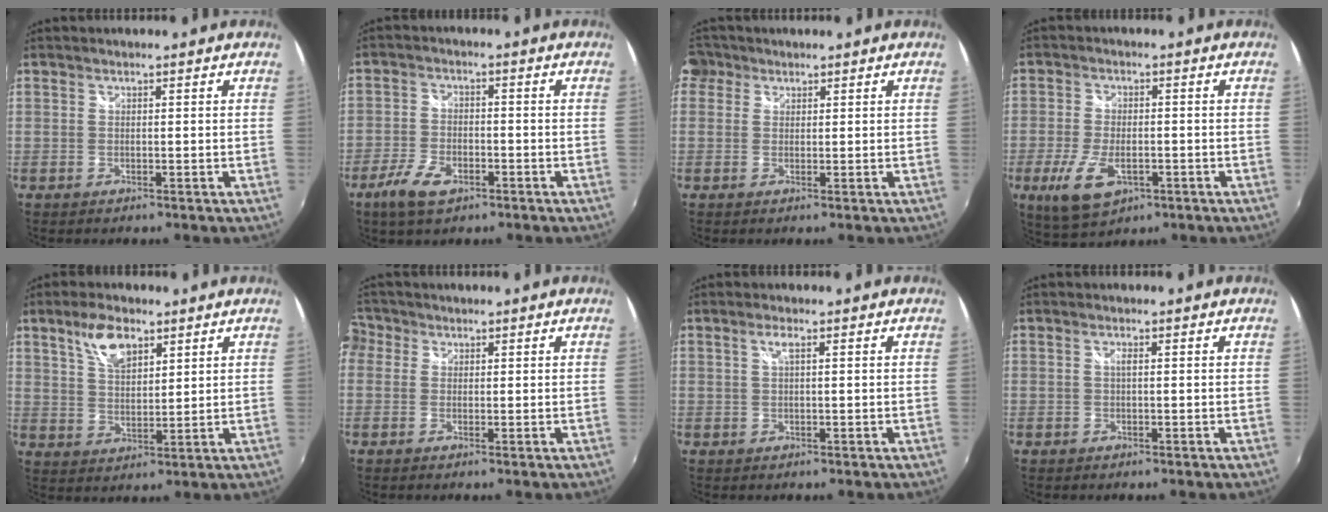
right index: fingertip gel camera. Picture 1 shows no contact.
{"total": 7.3, "force": [-4.5, 3.5, 4.5], "torque": [-0.111, -0.008, -0.086]}
{"total": 4.4, "force": [0.8, 4.1, 1.3], "torque": [-0.031, 0.014, 0.002]}
{"total": 9.6, "force": [-3.9, 4.8, 7.3], "torque": [-0.164, -0.018, -0.065]}
{"total": 7.5, "force": [4.4, 3.3, 5.0], "torque": [-0.092, 0.012, 0.085]}
{"total": 5.5, "force": [0.0, 5.1, 1.9], "torque": [-0.052, 0.010, -0.018]}
{"total": 1.5, "force": [0.5, 0.0, 1.4], "torque": [-0.025, 0.002, 0.007]}
{"total": 0.8, "force": [0.1, 0.0, 0.8], "torque": [-0.015, 0.003, -0.001]}